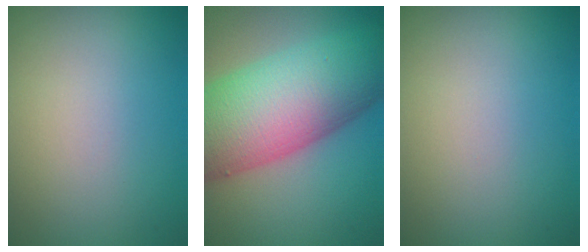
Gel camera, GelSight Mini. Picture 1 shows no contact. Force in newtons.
{"total": 13.7, "press": 13.7, "slide": 0.3}
{"total": 0.0}